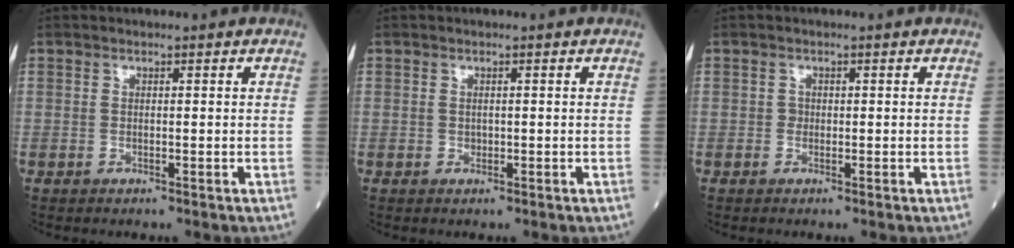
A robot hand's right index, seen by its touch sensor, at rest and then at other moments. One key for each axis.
{"total": 0.7, "fx": 0.0, "fy": 0.6, "fz": 0.4, "tx": -0.009, "ty": 0.000, "tz": 0.000}
{"total": 0.7, "fx": -0.1, "fy": 0.7, "fz": 0.2, "tx": 0.000, "ty": 0.003, "tz": -0.003}